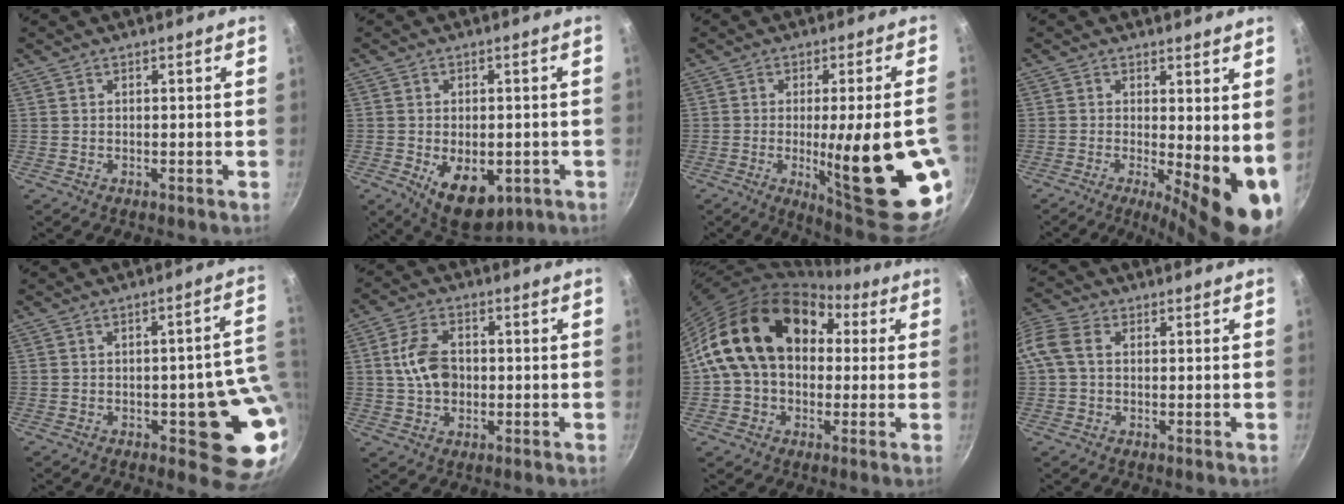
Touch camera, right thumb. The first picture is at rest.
{"total": 11.2, "force": [-3.4, 6.6, 8.4], "torque": [-0.091, -0.002, -0.031]}
{"total": 22.1, "force": [-4.6, 4.4, 21.2], "torque": [-0.269, -0.008, -0.048]}
{"total": 12.0, "force": [-1.0, 4.2, 11.2], "torque": [-0.129, -0.018, -0.009]}
{"total": 14.2, "force": [-1.8, 5.9, 12.8], "torque": [-0.078, 0.006, -0.021]}
{"total": 8.6, "force": [0.2, 6.0, 6.1], "torque": [-0.104, 0.012, -0.001]}
{"total": 20.6, "force": [3.7, 14.9, 13.8], "torque": [-0.209, 0.045, 0.052]}
{"total": 8.8, "force": [1.2, 6.4, 5.8], "torque": [-0.130, 0.026, 0.009]}